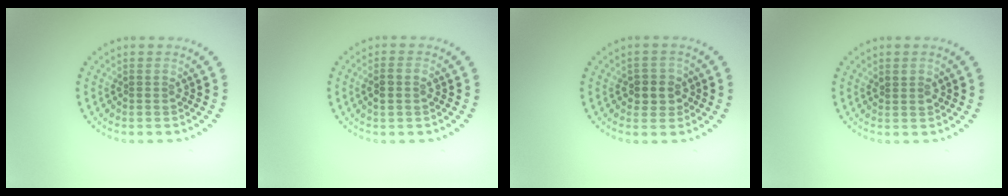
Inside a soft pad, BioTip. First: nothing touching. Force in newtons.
{"total": 1.8, "press": 1.7, "slide": 0.6}
{"total": 2.3, "press": 2.2, "slide": 0.9}
{"total": 1.2, "press": 1.0, "slide": 0.6}